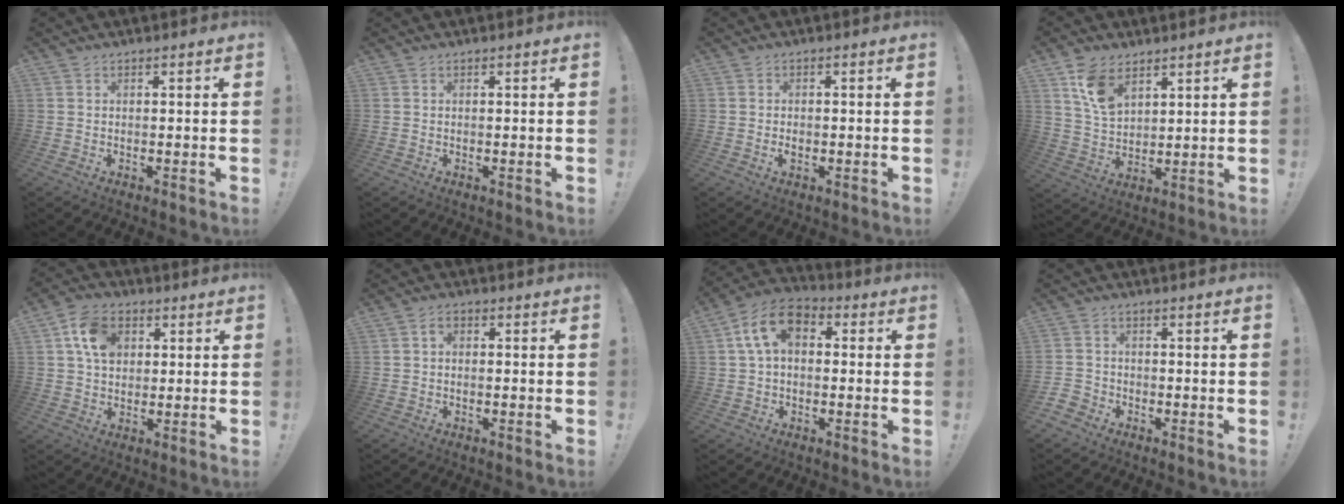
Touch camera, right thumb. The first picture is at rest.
{"total": 0.0}
{"total": 1.5, "force": [-0.8, 0.7, 1.0], "torque": [-0.012, 0.001, -0.016]}
{"total": 10.1, "force": [6.0, 6.0, 5.5], "torque": [-0.100, -0.019, 0.117]}
{"total": 10.8, "force": [3.4, 8.2, 6.2], "torque": [-0.107, 0.010, 0.069]}
{"total": 1.9, "force": [-0.6, 1.2, 1.4], "torque": [-0.028, 0.008, -0.010]}
{"total": 10.8, "force": [2.6, 6.9, 7.9], "torque": [-0.146, 0.013, 0.052]}
{"total": 3.0, "force": [-2.0, 2.1, 0.7], "torque": [-0.014, 0.007, -0.038]}